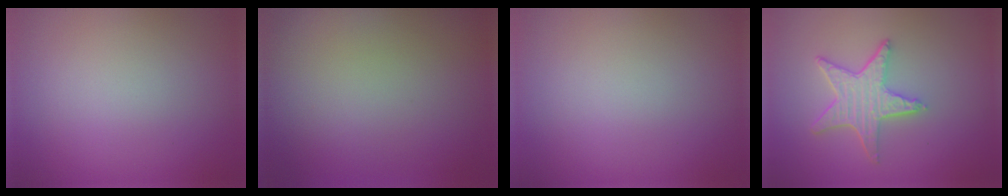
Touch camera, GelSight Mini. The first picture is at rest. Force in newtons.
{"total": 0.0}
{"total": 0.0}
{"total": 4.4, "press": 3.7, "slide": 2.5}